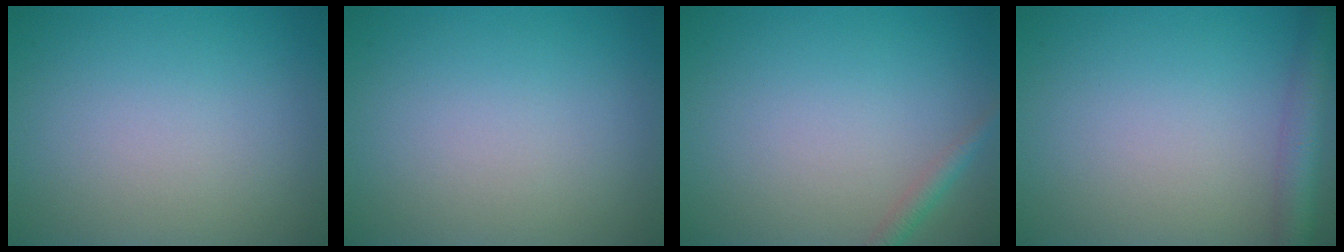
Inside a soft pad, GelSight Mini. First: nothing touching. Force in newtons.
{"total": 0.0}
{"total": 1.4, "press": 1.4, "slide": 0.1}
{"total": 3.7, "press": 3.7, "slide": 0.2}